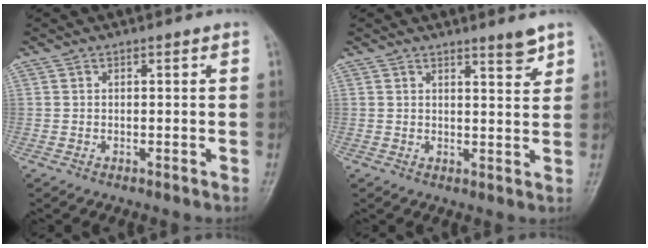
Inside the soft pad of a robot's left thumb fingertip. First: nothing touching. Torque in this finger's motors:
{"motor_torque": [-0.10, 0.24, 0.11, -0.03, 0.00]}